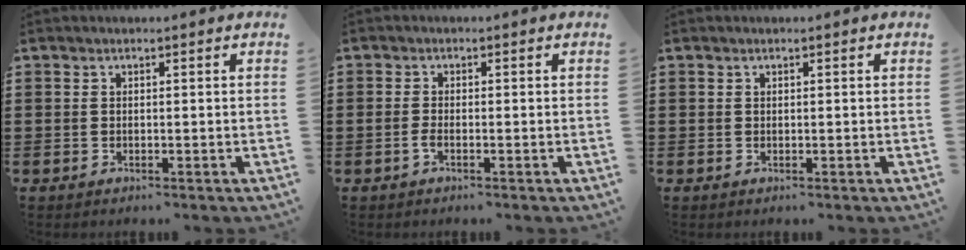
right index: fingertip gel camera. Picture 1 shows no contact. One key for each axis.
{"total": 1.4, "fx": -0.8, "fy": 0.2, "fz": 1.2, "tx": -0.032, "ty": -0.006, "tz": -0.016}
{"total": 0.0}